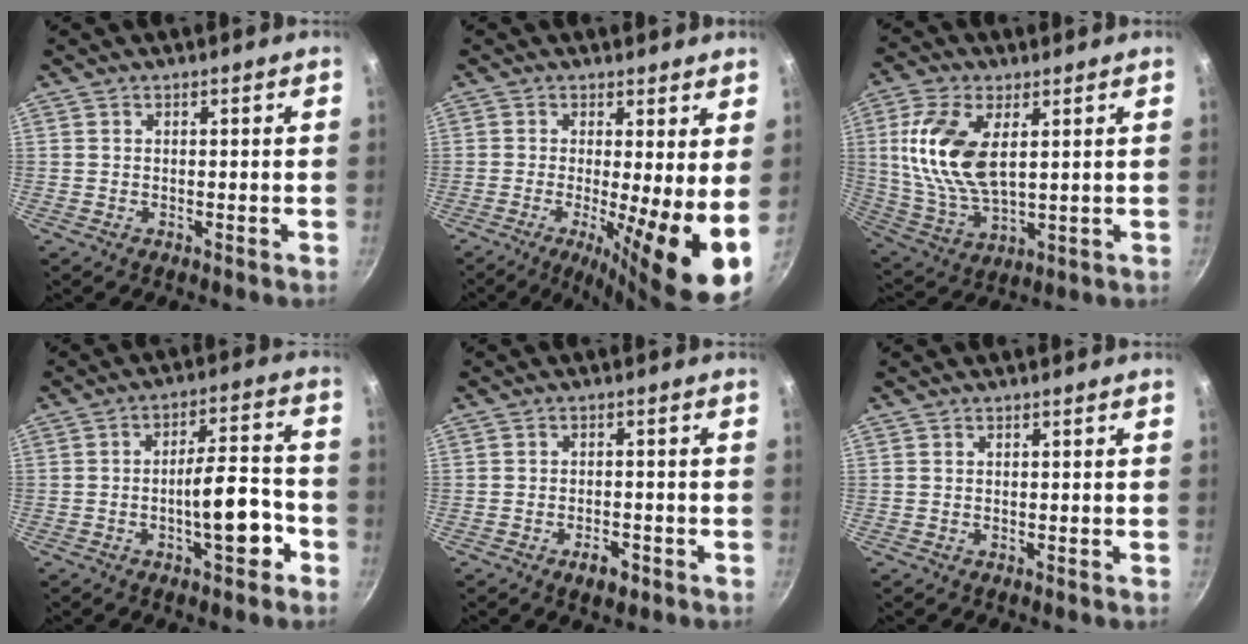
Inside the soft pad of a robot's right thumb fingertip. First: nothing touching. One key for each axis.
{"total": 12.6, "fx": -1.0, "fy": 2.6, "fz": 12.3, "tx": -0.171, "ty": -0.026, "tz": -0.015}
{"total": 14.6, "fx": 3.4, "fy": 7.5, "fz": 12.0, "tx": -0.236, "ty": -0.012, "tz": 0.075}
{"total": 10.5, "fx": -4.0, "fy": 3.5, "fz": 9.0, "tx": -0.111, "ty": 0.040, "tz": -0.059}
{"total": 3.8, "fx": -2.1, "fy": 2.0, "fz": 2.4, "tx": -0.028, "ty": 0.015, "tz": -0.031}
{"total": 0.0}